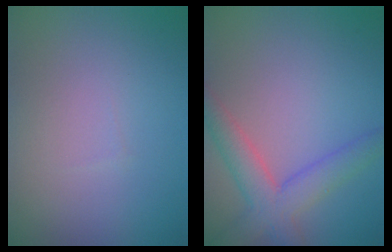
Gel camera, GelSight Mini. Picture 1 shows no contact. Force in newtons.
{"total": 4.5, "press": 4.4, "slide": 0.2}